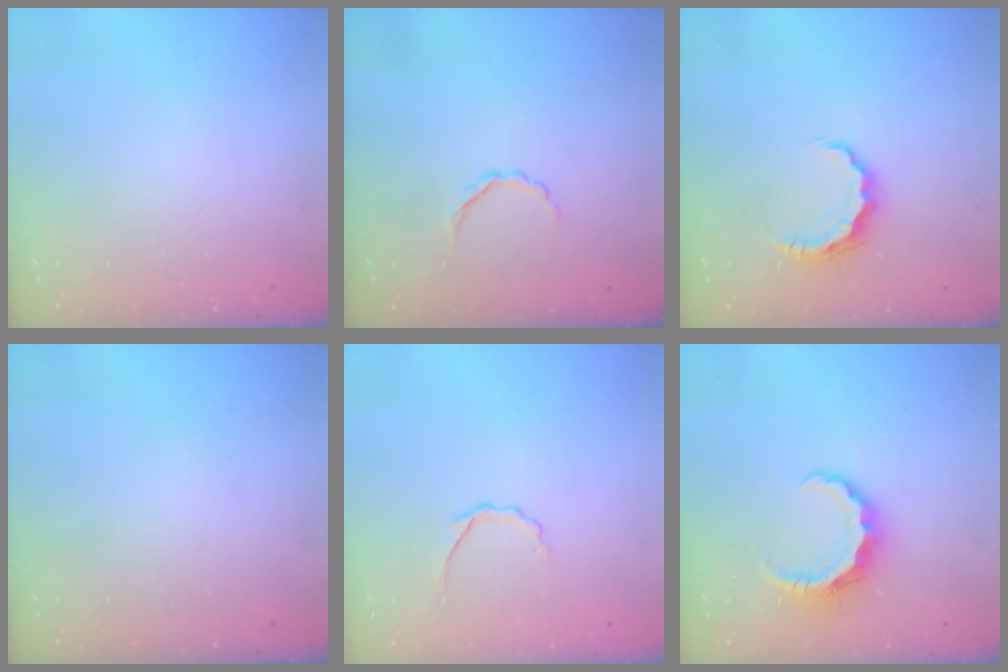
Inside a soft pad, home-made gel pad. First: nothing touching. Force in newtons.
{"total": 2.9, "press": 2.8, "slide": 0.8}
{"total": 7.2, "press": 7.2, "slide": 0.2}
{"total": 0.0}
{"total": 2.9, "press": 2.7, "slide": 0.8}
{"total": 8.2, "press": 8.1, "slide": 1.0}